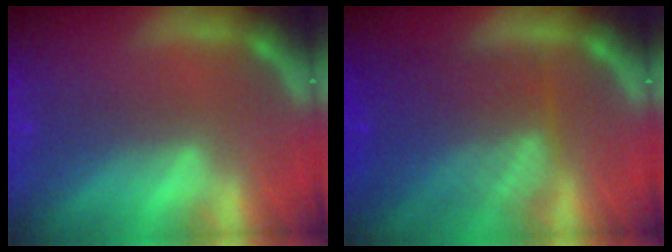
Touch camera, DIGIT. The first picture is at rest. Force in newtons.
{"total": 9.1}